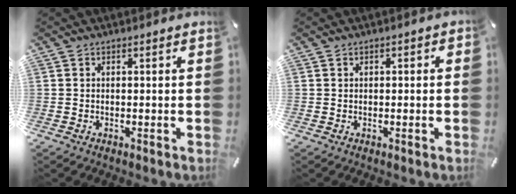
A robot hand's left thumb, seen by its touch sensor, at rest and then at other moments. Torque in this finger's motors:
{"motor_torque": [0.44, -0.36, 0.08, 0.22, 0.00]}